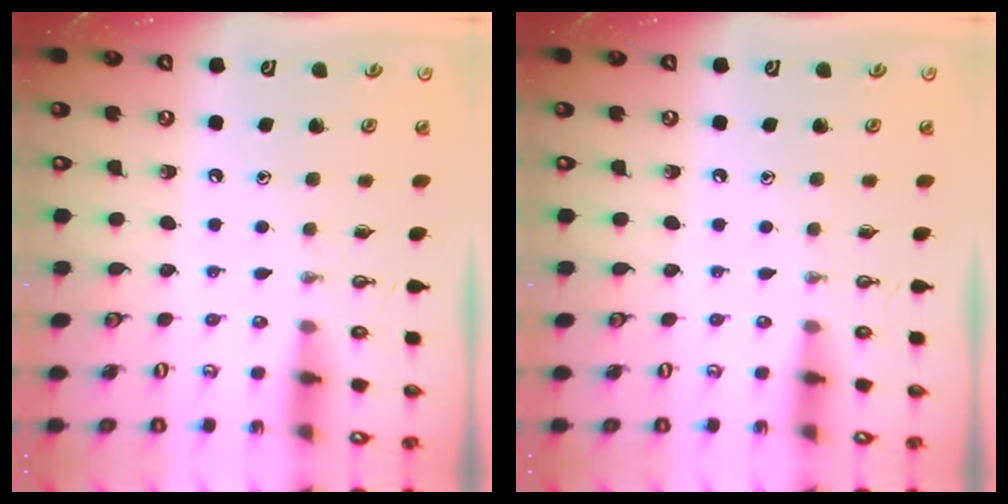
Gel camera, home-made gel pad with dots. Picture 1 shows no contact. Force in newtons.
{"total": 0.0}